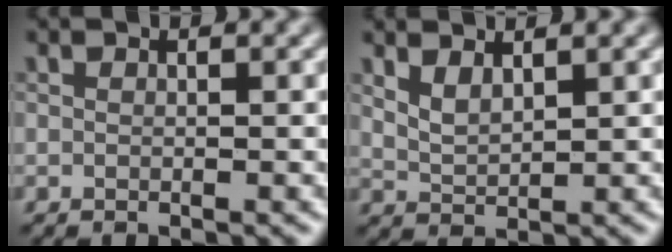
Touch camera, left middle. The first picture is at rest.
{"total": 1.9, "force": [1.4, 0.7, 1.1], "torque": [-0.027, -0.005, 0.033]}